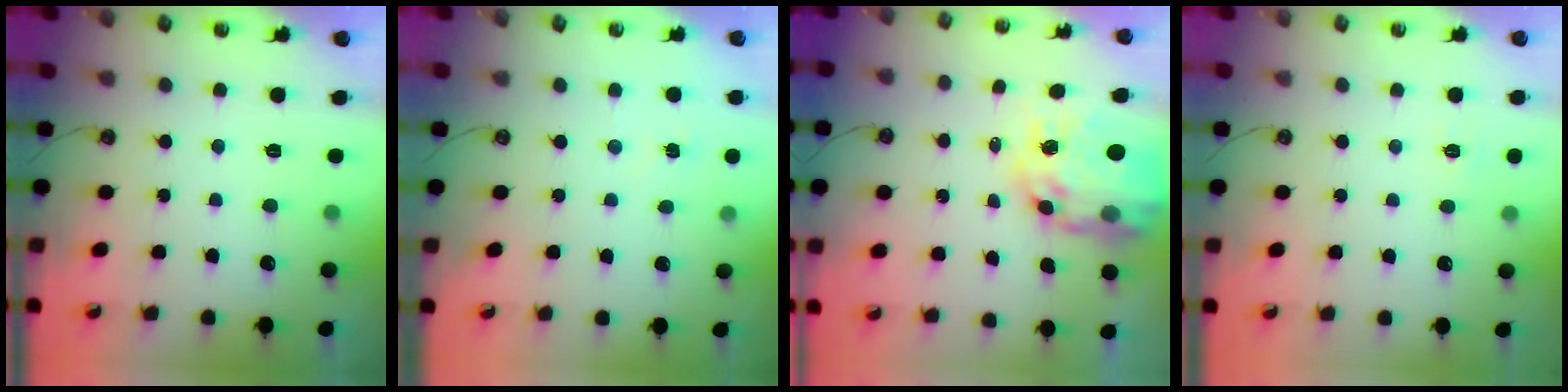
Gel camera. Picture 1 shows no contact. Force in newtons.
{"total": 3.5, "press": 3.5, "slide": 0.5}
{"total": 15.2, "press": 15.1, "slide": 1.4}
{"total": 4.2, "press": 4.2, "slide": 0.5}